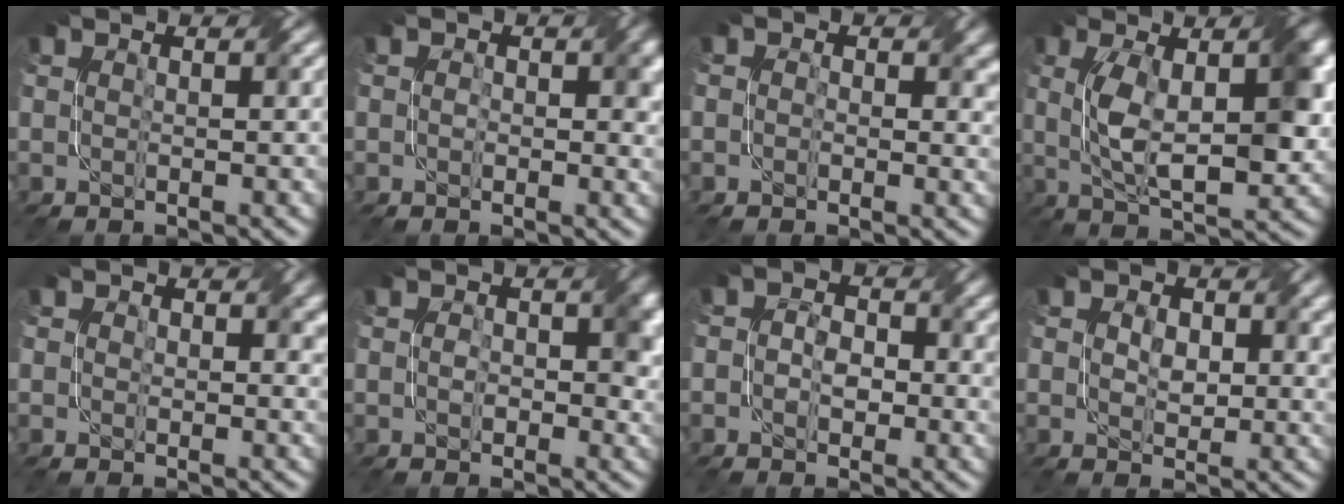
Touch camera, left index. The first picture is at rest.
{"total": 2.3, "force": [0.4, 1.5, 1.6], "torque": [-0.017, -0.001, 0.000]}
{"total": 2.8, "force": [0.6, 2.1, 1.8], "torque": [-0.016, 0.001, -0.001]}
{"total": 8.4, "force": [0.8, 3.4, 7.7], "torque": [-0.141, -0.002, 0.017]}
{"total": 2.5, "force": [1.0, 1.9, 1.4], "torque": [-0.018, -0.005, 0.012]}
{"total": 3.5, "force": [0.2, 2.1, 2.7], "torque": [-0.037, -0.004, -0.001]}
{"total": 3.1, "force": [0.0, 2.3, 2.0], "torque": [-0.032, -0.002, -0.007]}
{"total": 3.6, "force": [1.0, 2.6, 2.4], "torque": [-0.042, -0.007, 0.015]}